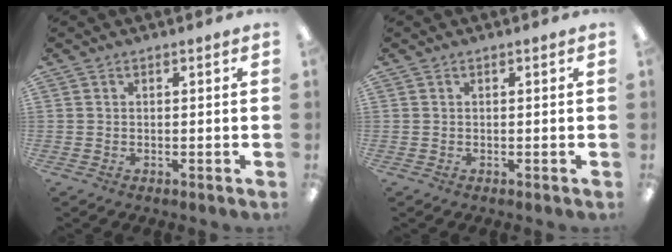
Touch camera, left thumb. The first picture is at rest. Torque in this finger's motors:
{"motor_torque": [0.00, 0.00, 0.00, 0.00, 0.00]}